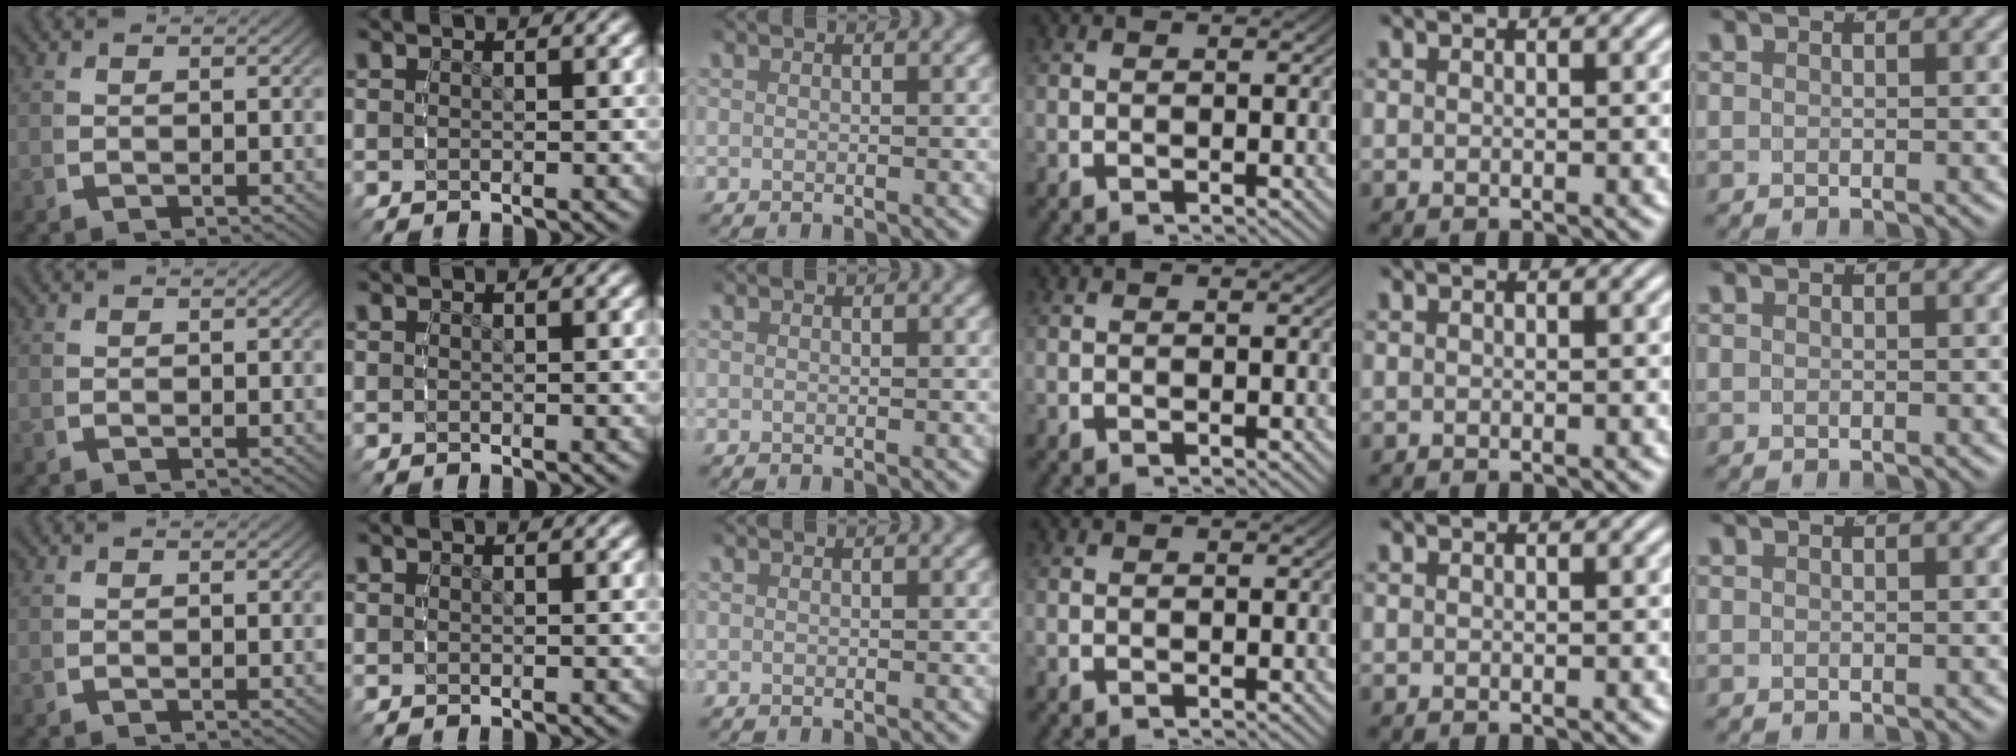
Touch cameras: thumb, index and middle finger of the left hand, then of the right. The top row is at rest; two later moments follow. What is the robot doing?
{"motion": "reach", "object": "jar lid"}